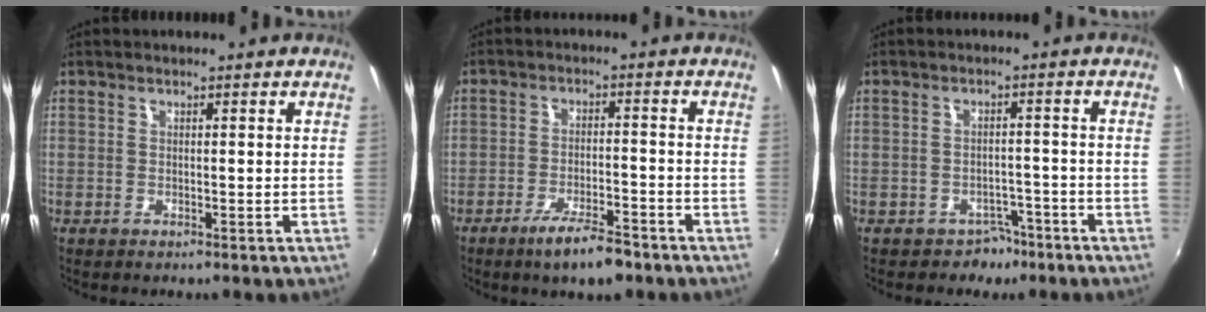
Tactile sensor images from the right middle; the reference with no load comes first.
{"total": 7.6, "force": [-5.5, 1.7, 5.0], "torque": [-0.103, -0.005, -0.087]}
{"total": 3.8, "force": [-2.8, 2.5, 0.5], "torque": [-0.009, 0.015, -0.035]}